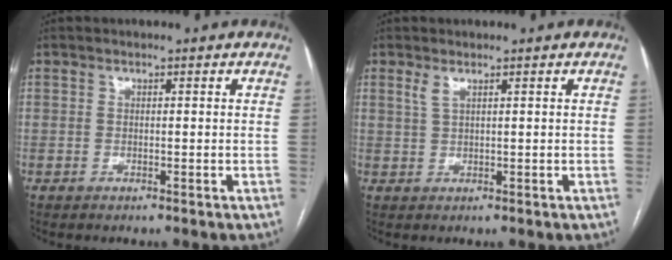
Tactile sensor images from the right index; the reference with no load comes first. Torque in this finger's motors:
{"motor_torque": [0.28, 0.34, 0.18, 0.04]}